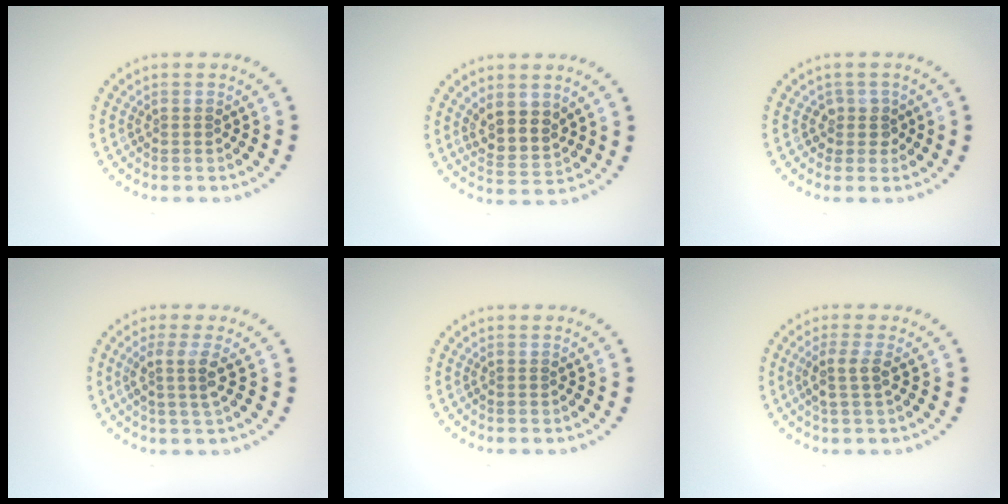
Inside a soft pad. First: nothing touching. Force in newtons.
{"total": 3.3, "press": 3.0, "slide": 1.5}
{"total": 1.7, "press": 1.3, "slide": 1.0}
{"total": 2.4, "press": 1.8, "slide": 1.6}
{"total": 0.0}
{"total": 2.2, "press": 1.8, "slide": 1.3}